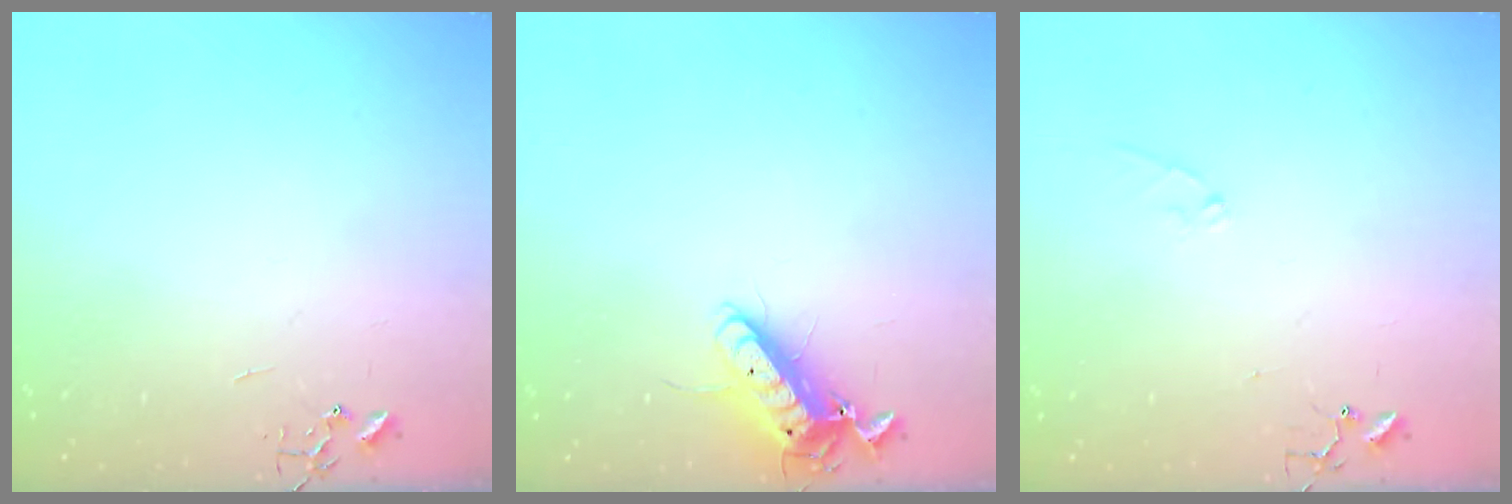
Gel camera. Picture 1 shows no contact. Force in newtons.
{"total": 12.2, "press": 12.1, "slide": 1.7}
{"total": 6.8, "press": 6.8, "slide": 0.7}